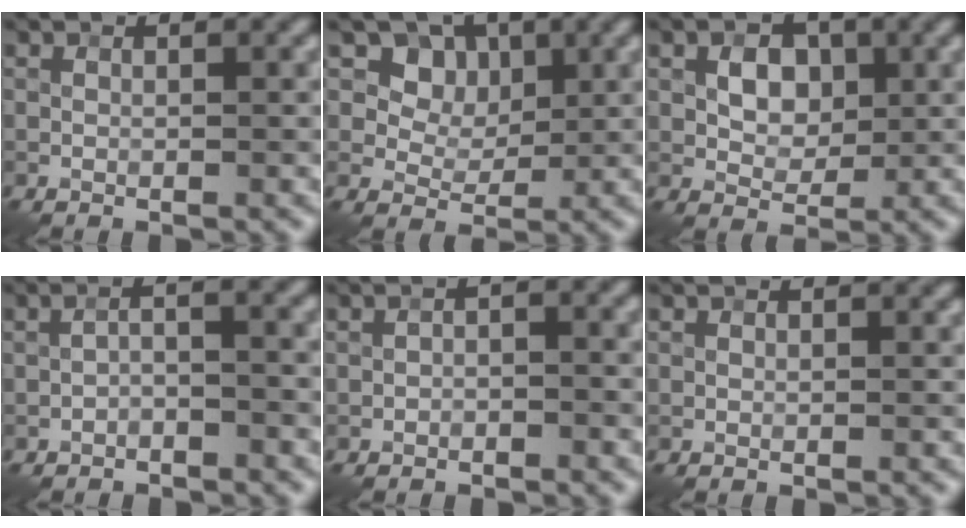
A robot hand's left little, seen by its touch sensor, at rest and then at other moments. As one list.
[{"total": 6.7, "force": [3.2, 5.2, 2.9], "torque": [-0.056, -0.007, 0.060]}, {"total": 3.5, "force": [0.6, 2.5, 2.3], "torque": [-0.038, 0.001, 0.007]}, {"total": 2.0, "force": [-1.3, 0.4, 1.5], "torque": [-0.029, 0.008, -0.028]}, {"total": 1.4, "force": [-0.9, 0.6, 0.9], "torque": [-0.016, 0.004, -0.017]}, {"total": 0.0}]